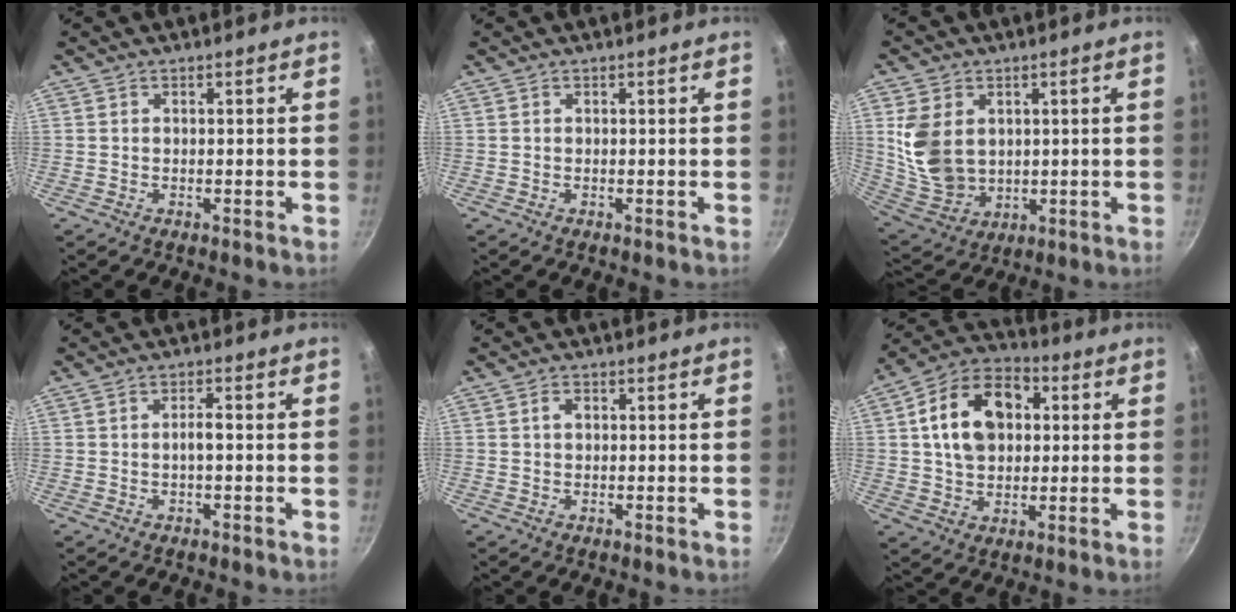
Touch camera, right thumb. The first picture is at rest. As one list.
[{"total": 0.0}, {"total": 12.3, "force": [2.4, 9.4, 7.6], "torque": [-0.136, -0.021, 0.068]}, {"total": 2.1, "force": [-0.3, 0.5, 2.1], "torque": [-0.041, 0.012, -0.005]}, {"total": 1.7, "force": [0.4, 1.2, 1.1], "torque": [-0.015, 0.005, 0.005]}, {"total": 15.9, "force": [3.1, 11.3, 10.8], "torque": [-0.156, 0.021, 0.039]}]